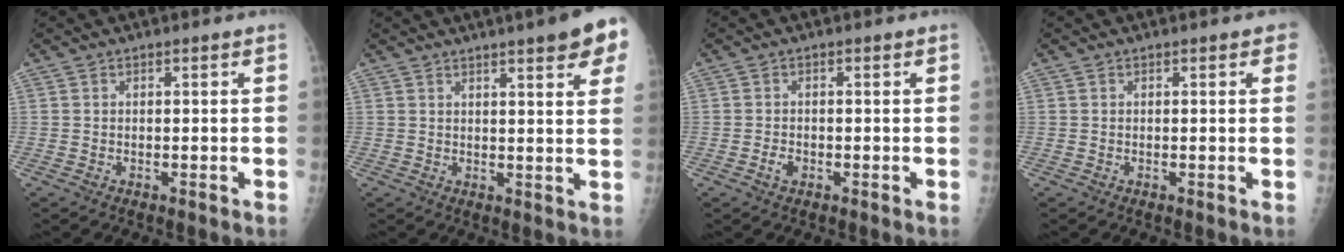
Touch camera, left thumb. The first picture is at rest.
{"total": 11.0, "force": [6.5, 1.9, 8.6], "torque": [-0.087, -0.016, 0.071]}
{"total": 1.7, "force": [-0.7, 1.2, 1.0], "torque": [-0.017, 0.002, -0.013]}
{"total": 1.6, "force": [0.8, 0.7, 1.1], "torque": [0.001, 0.001, 0.004]}